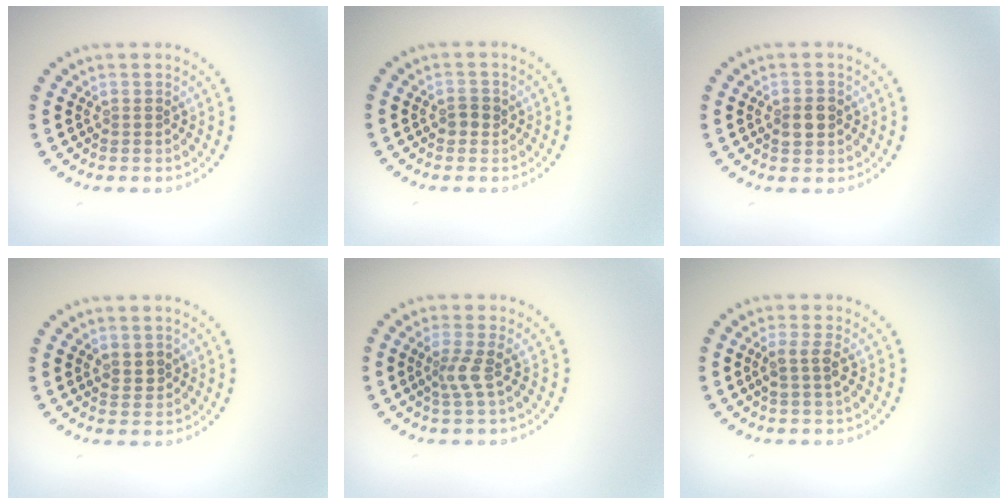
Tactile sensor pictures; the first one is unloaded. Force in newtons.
{"total": 1.3, "press": 1.2, "slide": 0.4}
{"total": 2.4, "press": 2.4, "slide": 0.0}
{"total": 1.2, "press": 1.0, "slide": 0.5}
{"total": 2.0, "press": 1.3, "slide": 1.5}
{"total": 1.5, "press": 1.3, "slide": 0.8}